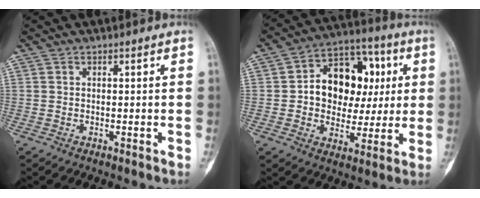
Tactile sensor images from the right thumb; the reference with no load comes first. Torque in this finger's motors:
{"motor_torque": [1.66, 1.73, 0.63, -0.42, 0.08]}